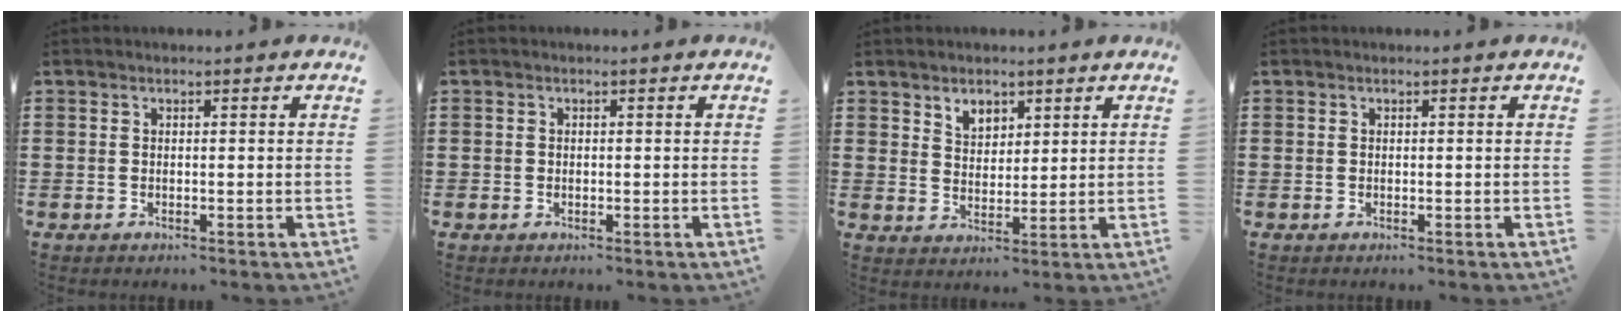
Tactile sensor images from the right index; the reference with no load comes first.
{"total": 0.6, "force": [0.0, 0.5, 0.2], "torque": [-0.004, 0.003, 0.000]}
{"total": 3.5, "force": [2.5, 2.3, 0.7], "torque": [-0.024, 0.010, 0.048]}
{"total": 0.0}